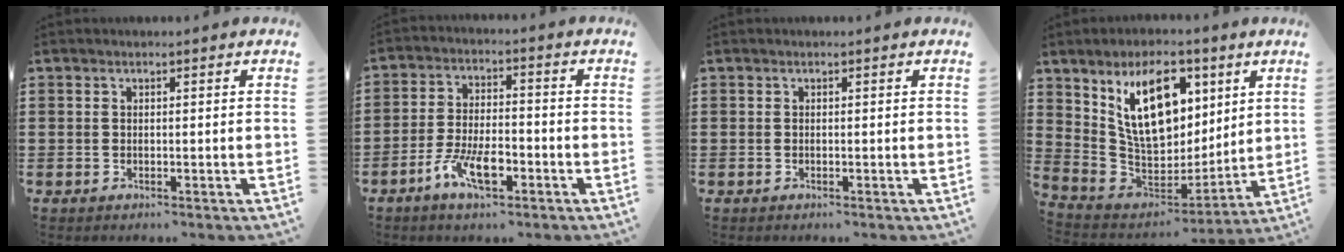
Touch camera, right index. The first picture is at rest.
{"total": 7.1, "force": [-3.9, 2.7, 5.3], "torque": [-0.116, 0.000, -0.074]}
{"total": 0.0}
{"total": 15.1, "force": [6.3, 8.6, 10.7], "torque": [-0.210, -0.014, 0.115]}